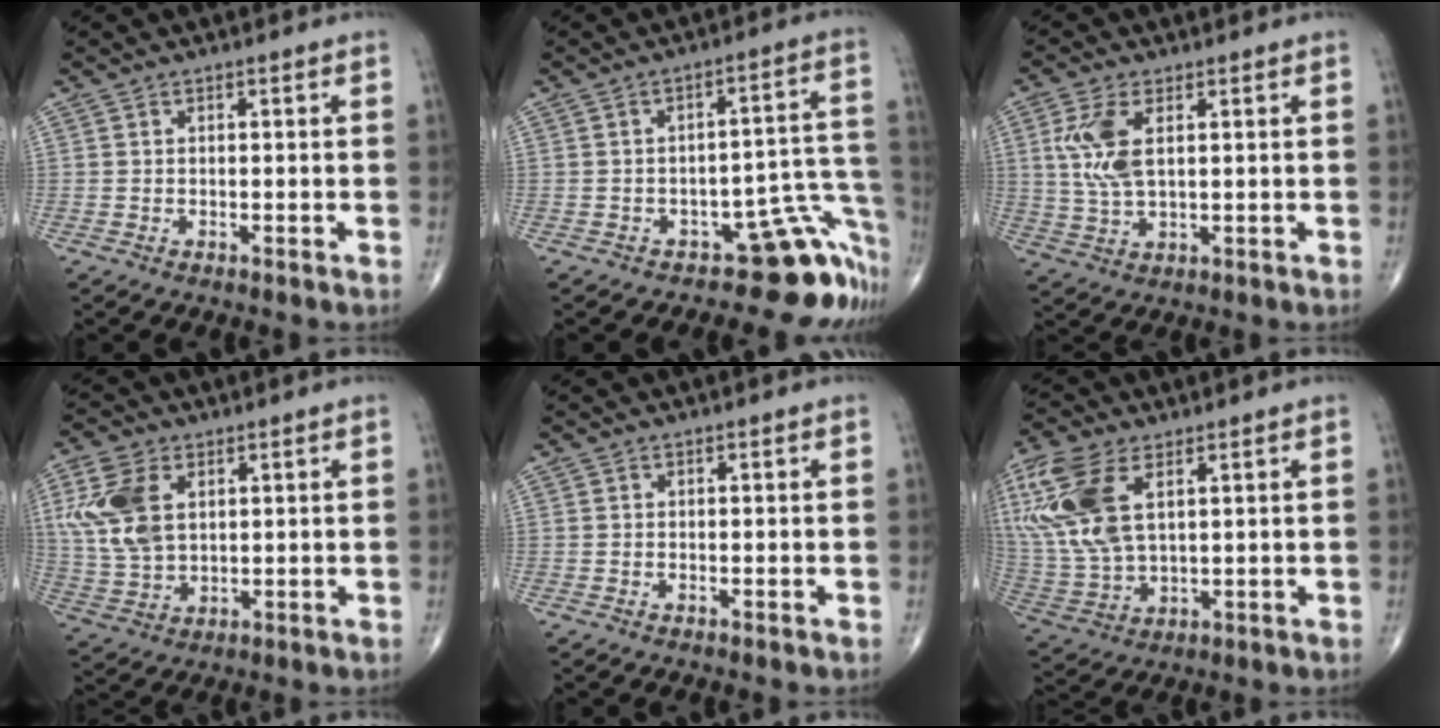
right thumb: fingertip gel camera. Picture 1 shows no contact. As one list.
[{"total": 10.0, "force": [-7.6, 4.4, 4.8], "torque": [0.020, 0.119, -0.102]}, {"total": 8.1, "force": [2.1, 3.8, 6.8], "torque": [-0.152, -0.005, 0.045]}, {"total": 11.7, "force": [3.5, 7.4, 8.5], "torque": [-0.177, -0.004, 0.074]}, {"total": 0.0}, {"total": 17.2, "force": [6.0, 9.0, 13.3], "torque": [-0.310, -0.012, 0.123]}]